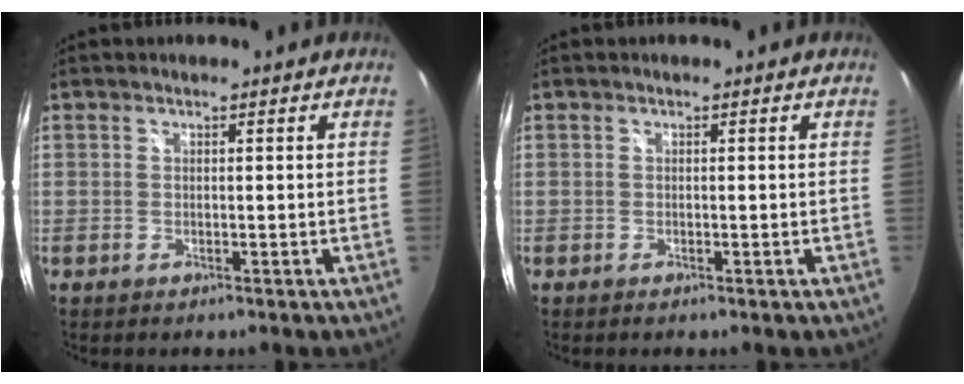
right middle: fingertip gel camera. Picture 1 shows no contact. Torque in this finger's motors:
{"motor_torque": [0.15, -0.15, 0.05, 0.01]}